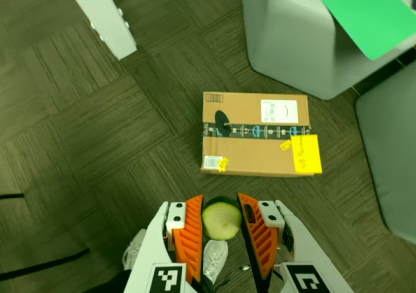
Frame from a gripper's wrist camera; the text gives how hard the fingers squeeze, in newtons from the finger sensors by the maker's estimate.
{"total": 11.1, "left": 12.2, "right": 10.0}